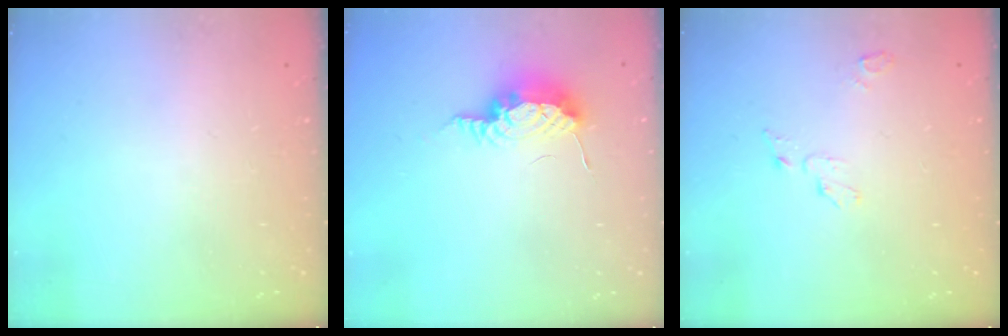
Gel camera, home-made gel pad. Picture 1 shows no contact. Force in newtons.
{"total": 8.4, "press": 8.1, "slide": 2.3}
{"total": 4.1, "press": 4.1, "slide": 0.4}